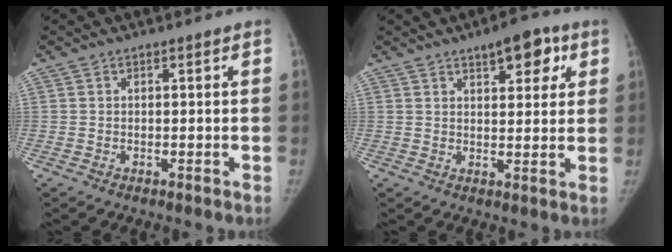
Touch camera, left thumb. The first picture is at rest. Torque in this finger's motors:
{"motor_torque": [0.08, 0.10, 0.89, -0.38, 0.00]}